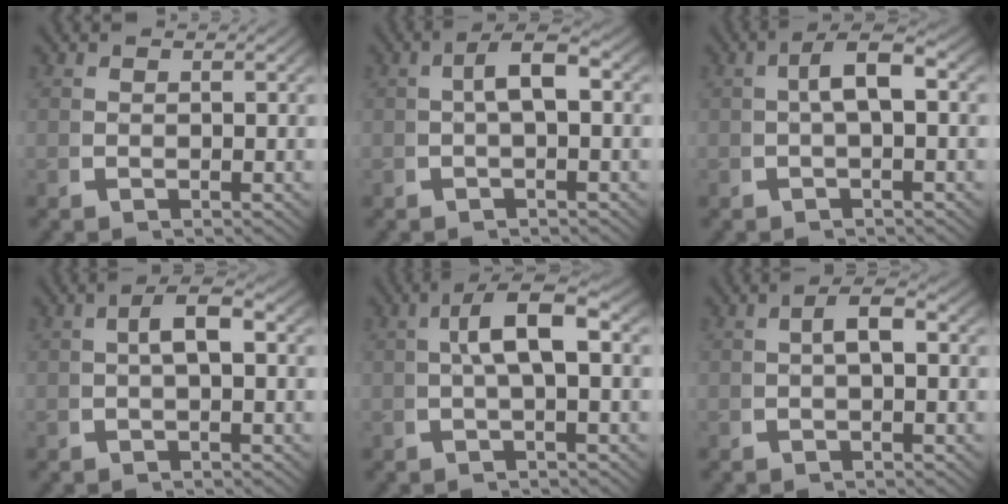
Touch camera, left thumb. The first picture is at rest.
{"total": 3.3, "force": [0.0, 1.4, 3.0], "torque": [-0.056, 0.006, -0.001]}
{"total": 3.7, "force": [0.1, 1.5, 3.4], "torque": [-0.062, 0.007, -0.001]}
{"total": 2.9, "force": [0.0, 1.2, 2.6], "torque": [-0.048, 0.006, -0.001]}
{"total": 5.6, "force": [0.6, 2.1, 5.1], "torque": [-0.092, 0.011, 0.002]}
{"total": 2.3, "force": [-0.2, 1.0, 2.0], "torque": [-0.038, 0.004, -0.004]}